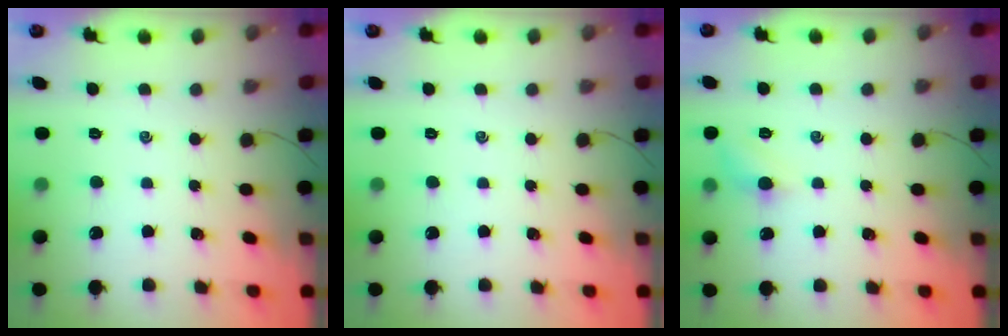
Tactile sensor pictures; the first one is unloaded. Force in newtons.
{"total": 0.0}
{"total": 5.7, "press": 5.5, "slide": 1.5}